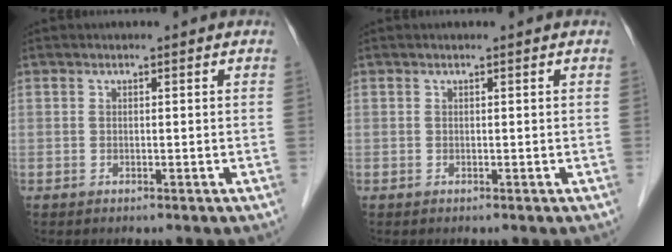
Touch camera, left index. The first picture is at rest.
{"total": 0.0}